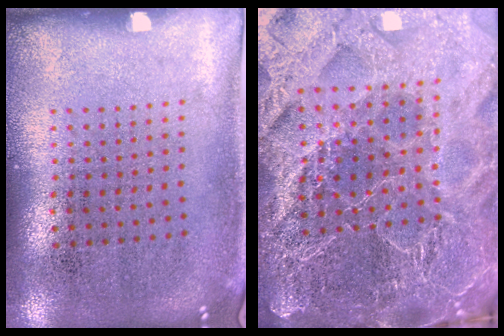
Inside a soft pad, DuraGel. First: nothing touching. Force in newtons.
{"total": 6.2, "press": 5.4, "slide": 3.1}